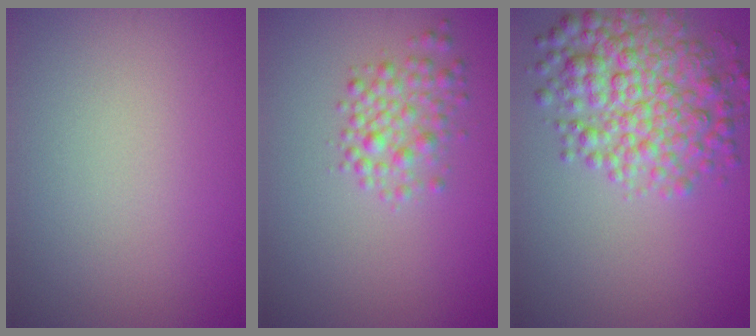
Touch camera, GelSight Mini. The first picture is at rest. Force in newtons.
{"total": 2.6, "press": 2.6, "slide": 0.1}
{"total": 6.2, "press": 6.2, "slide": 0.0}